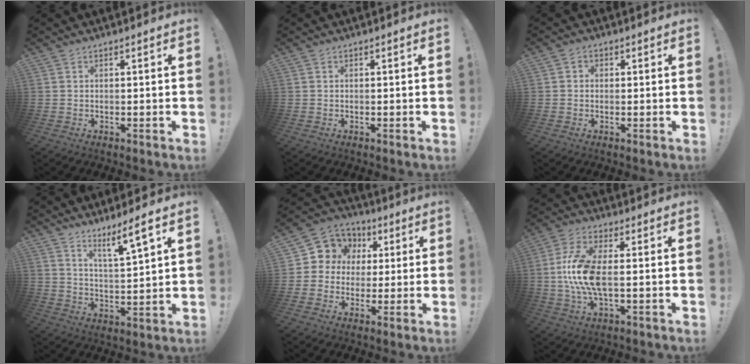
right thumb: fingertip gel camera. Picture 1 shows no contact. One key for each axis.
{"total": 0.0}
{"total": 1.7, "fx": -0.4, "fy": 1.4, "fz": 0.7, "tx": -0.014, "ty": 0.006, "tz": -0.008}
{"total": 8.4, "fx": 6.1, "fy": 0.3, "fz": 5.7, "tx": -0.085, "ty": -0.043, "tz": 0.098}
{"total": 8.5, "fx": 1.3, "fy": 8.1, "fz": 2.1, "tx": -0.030, "ty": -0.006, "tz": 0.032}
{"total": 13.3, "fx": -0.3, "fy": 6.0, "fz": 11.8, "tx": -0.220, "ty": -0.005, "tz": -0.005}